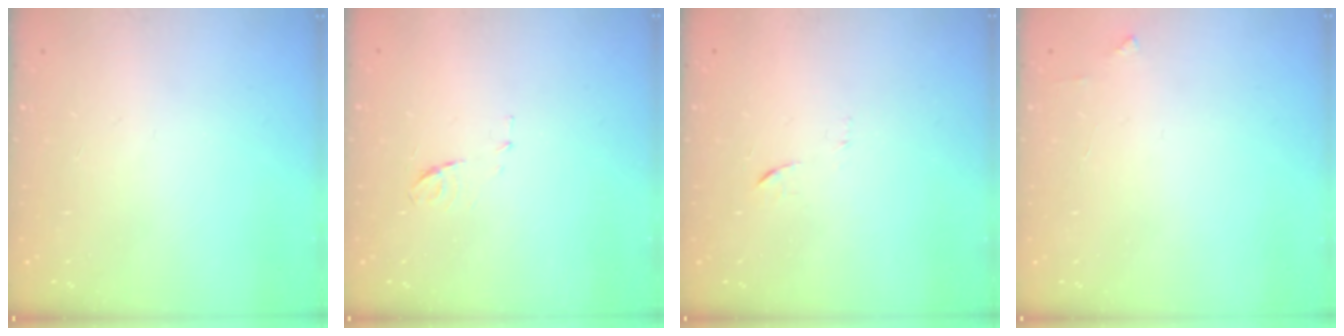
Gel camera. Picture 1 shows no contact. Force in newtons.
{"total": 6.2, "press": 6.2, "slide": 0.5}
{"total": 5.8, "press": 5.7, "slide": 0.4}
{"total": 2.6, "press": 2.6, "slide": 0.2}